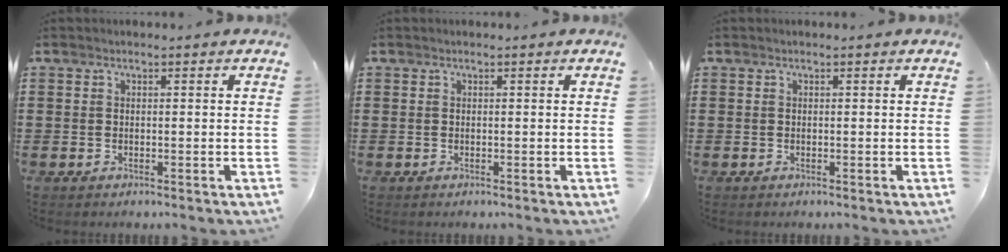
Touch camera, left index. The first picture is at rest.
{"total": 0.0}
{"total": 0.0}